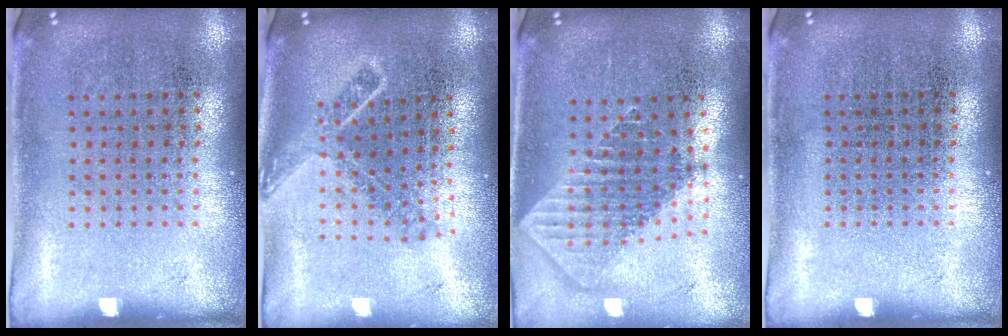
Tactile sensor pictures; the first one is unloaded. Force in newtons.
{"total": 1.8, "press": 1.3, "slide": 1.3}
{"total": 1.8, "press": 1.4, "slide": 1.2}
{"total": 0.0}